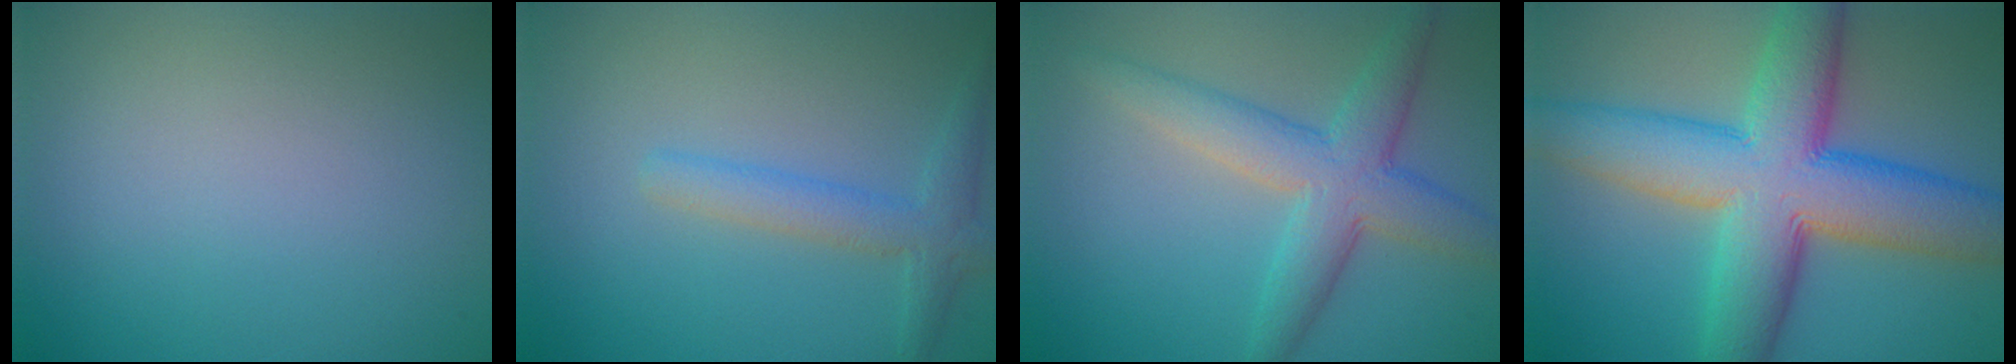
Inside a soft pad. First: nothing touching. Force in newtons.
{"total": 2.8, "press": 2.8, "slide": 0.1}
{"total": 5.7, "press": 5.7, "slide": 0.4}
{"total": 12.2, "press": 12.2, "slide": 0.5}